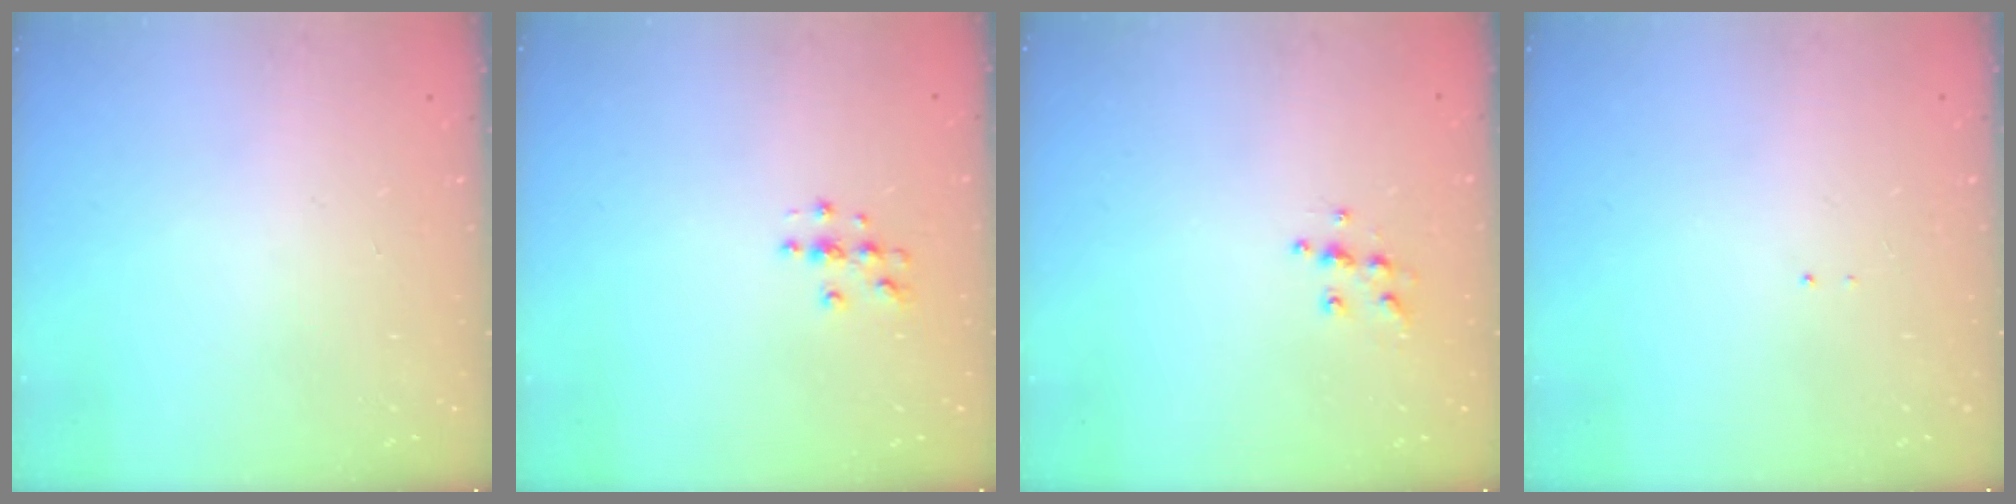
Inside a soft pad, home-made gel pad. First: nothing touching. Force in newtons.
{"total": 3.6, "press": 3.6, "slide": 0.5}
{"total": 6.4, "press": 6.4, "slide": 0.6}
{"total": 0.7, "press": 0.7, "slide": 0.1}